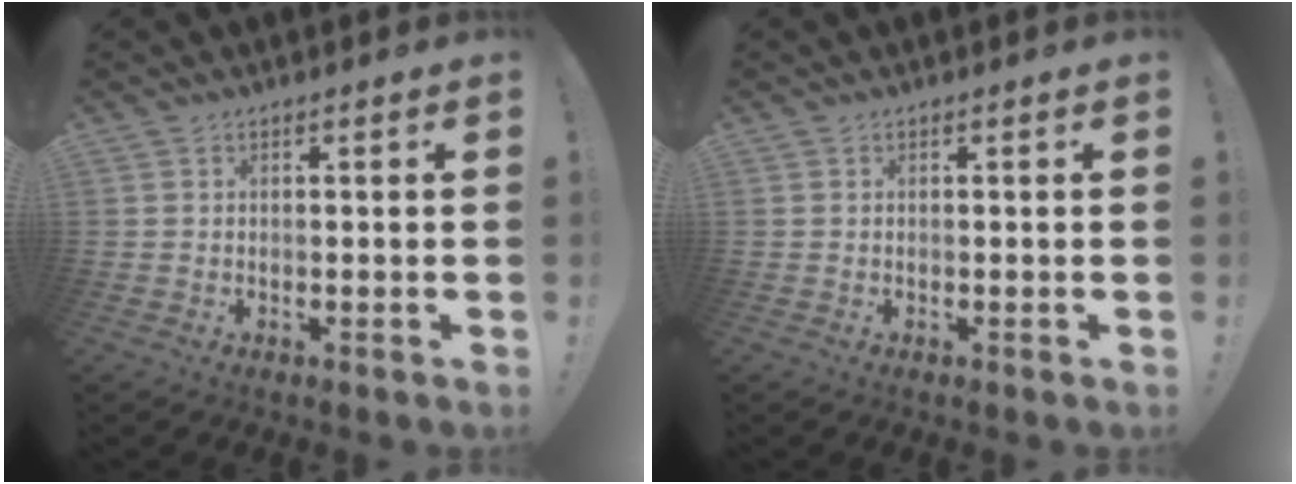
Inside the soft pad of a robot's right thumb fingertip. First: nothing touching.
{"total": 0.0}